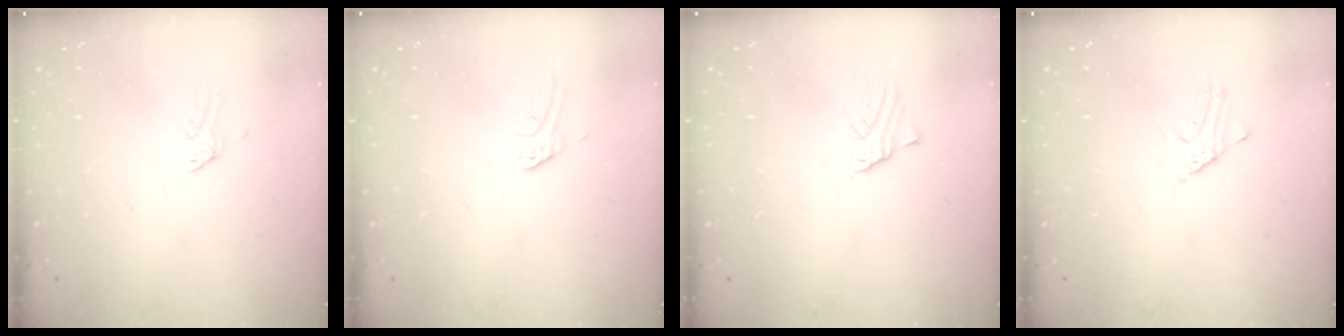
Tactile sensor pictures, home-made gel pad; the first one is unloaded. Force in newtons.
{"total": 2.8, "press": 2.8, "slide": 0.2}
{"total": 1.7, "press": 1.6, "slide": 0.2}
{"total": 2.3, "press": 2.3, "slide": 0.1}